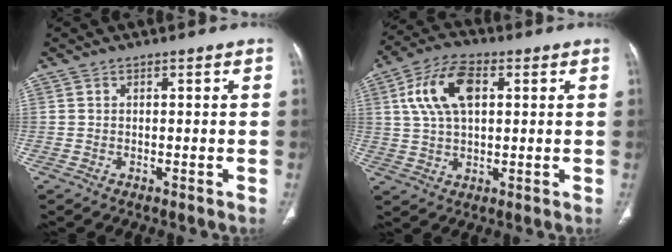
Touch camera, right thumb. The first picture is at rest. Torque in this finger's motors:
{"motor_torque": [0.56, 0.67, 0.21, -0.14, 0.32]}